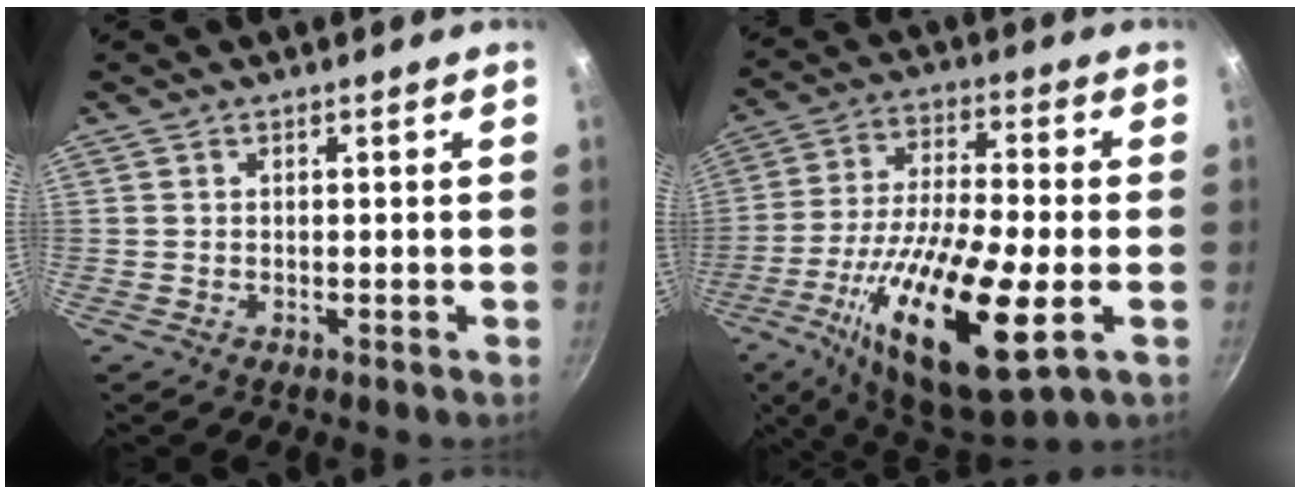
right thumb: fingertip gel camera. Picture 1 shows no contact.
{"total": 24.3, "force": [-7.6, 7.6, 21.8], "torque": [-0.395, 0.011, -0.132]}